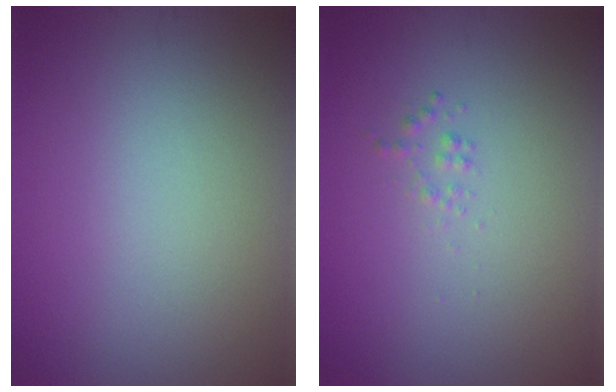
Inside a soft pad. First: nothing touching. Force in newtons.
{"total": 0.7, "press": 0.7, "slide": 0.0}